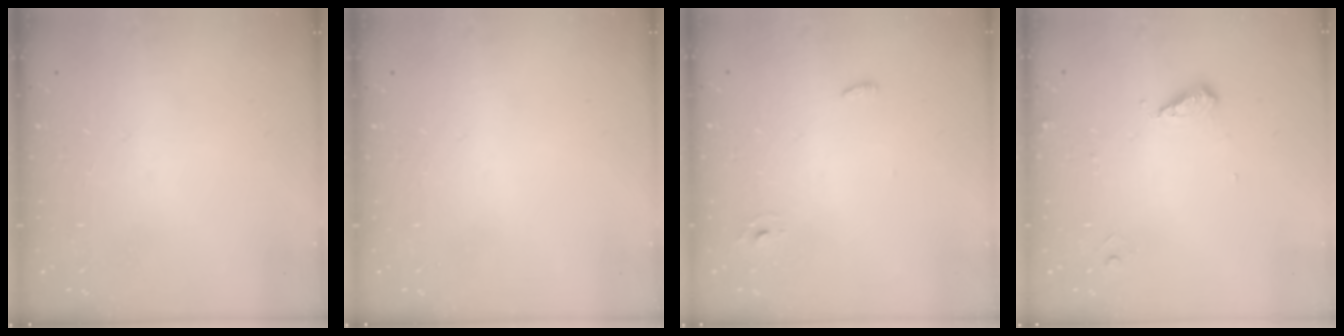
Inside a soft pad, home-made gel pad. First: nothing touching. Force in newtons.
{"total": 0.0}
{"total": 3.1, "press": 2.8, "slide": 1.2}
{"total": 5.0, "press": 4.9, "slide": 0.6}